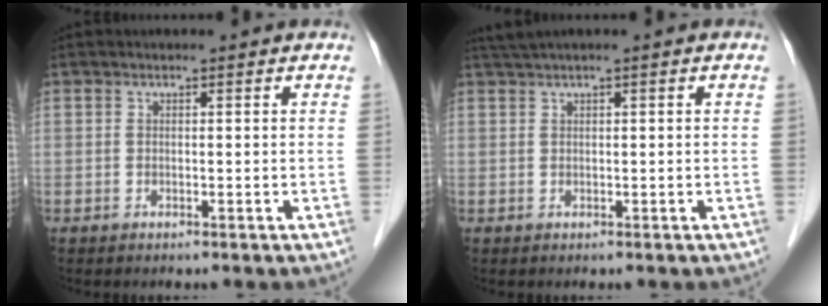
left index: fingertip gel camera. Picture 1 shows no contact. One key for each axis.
{"total": 1.8, "fx": 1.3, "fy": -0.3, "fz": 1.3, "tx": -0.032, "ty": 0.020, "tz": 0.031}